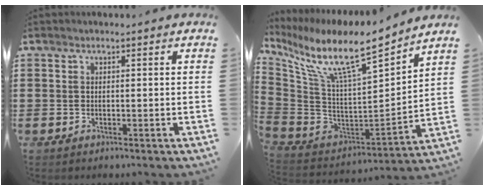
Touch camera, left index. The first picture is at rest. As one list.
[{"total": 10.9, "force": [7.9, 1.4, 7.4], "torque": [-0.172, -0.064, 0.128]}]